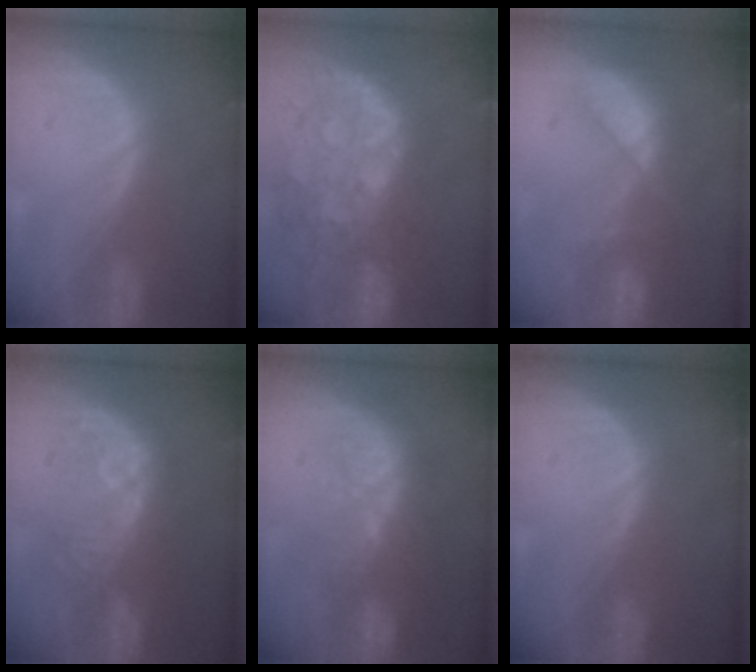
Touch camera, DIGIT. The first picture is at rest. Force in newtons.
{"total": 13.9, "press": 11.3, "slide": 8.1}
{"total": 8.1, "press": 7.1, "slide": 4.0}
{"total": 8.2, "press": 8.2, "slide": 0.5}
{"total": 9.5, "press": 8.9, "slide": 3.2}
{"total": 0.0}